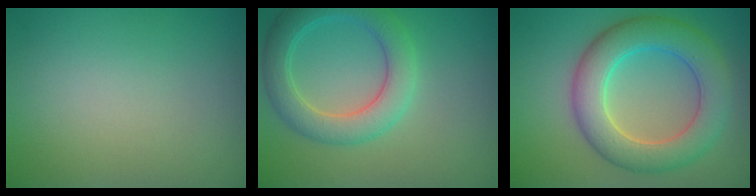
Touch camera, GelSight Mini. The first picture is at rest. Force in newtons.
{"total": 4.9, "press": 4.9, "slide": 0.2}
{"total": 7.1, "press": 7.1, "slide": 0.2}